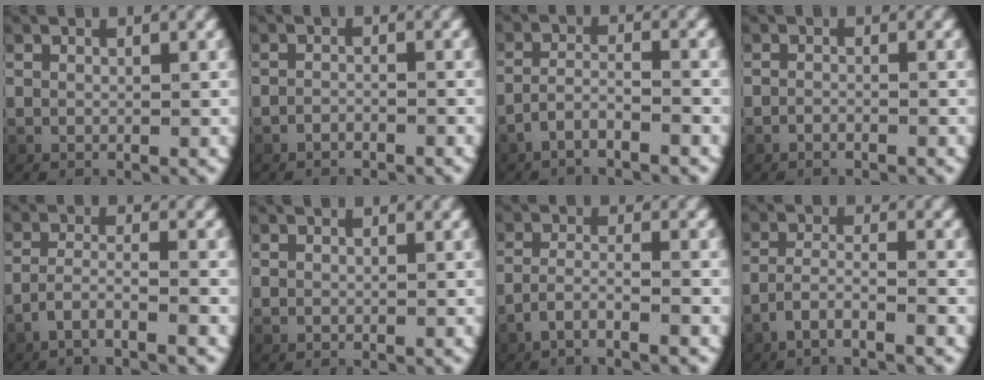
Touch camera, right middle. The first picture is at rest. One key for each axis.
{"total": 1.3, "fx": -1.3, "fy": 0.2, "fz": 0.1, "tx": -0.004, "ty": 0.003, "tz": -0.026}
{"total": 2.7, "fx": -2.4, "fy": 0.3, "fz": 1.4, "tx": -0.035, "ty": -0.007, "tz": -0.041}
{"total": 0.9, "fx": -0.9, "fy": 0.1, "fz": 0.2, "tx": -0.007, "ty": 0.003, "tz": -0.019}
{"total": 3.1, "fx": -2.6, "fy": 0.2, "fz": 1.7, "tx": -0.040, "ty": -0.009, "tz": -0.042}
{"total": 0.0}
{"total": 2.7, "fx": -2.2, "fy": 0.1, "fz": 1.6, "tx": -0.040, "ty": -0.008, "tz": -0.037}
{"total": 3.1, "fx": -2.5, "fy": 0.4, "fz": 1.8, "tx": -0.044, "ty": -0.009, "tz": -0.041}